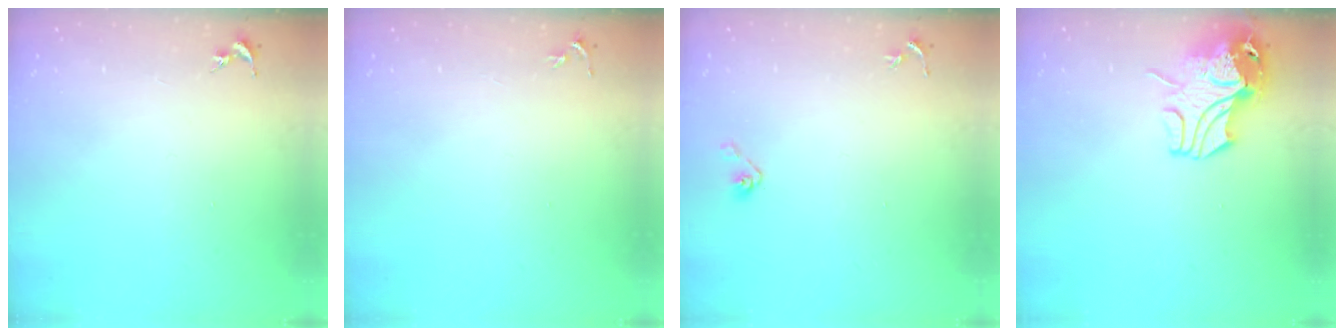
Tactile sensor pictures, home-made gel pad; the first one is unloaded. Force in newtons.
{"total": 3.3, "press": 3.2, "slide": 0.4}
{"total": 4.0, "press": 3.6, "slide": 1.8}
{"total": 12.1, "press": 12.0, "slide": 1.8}